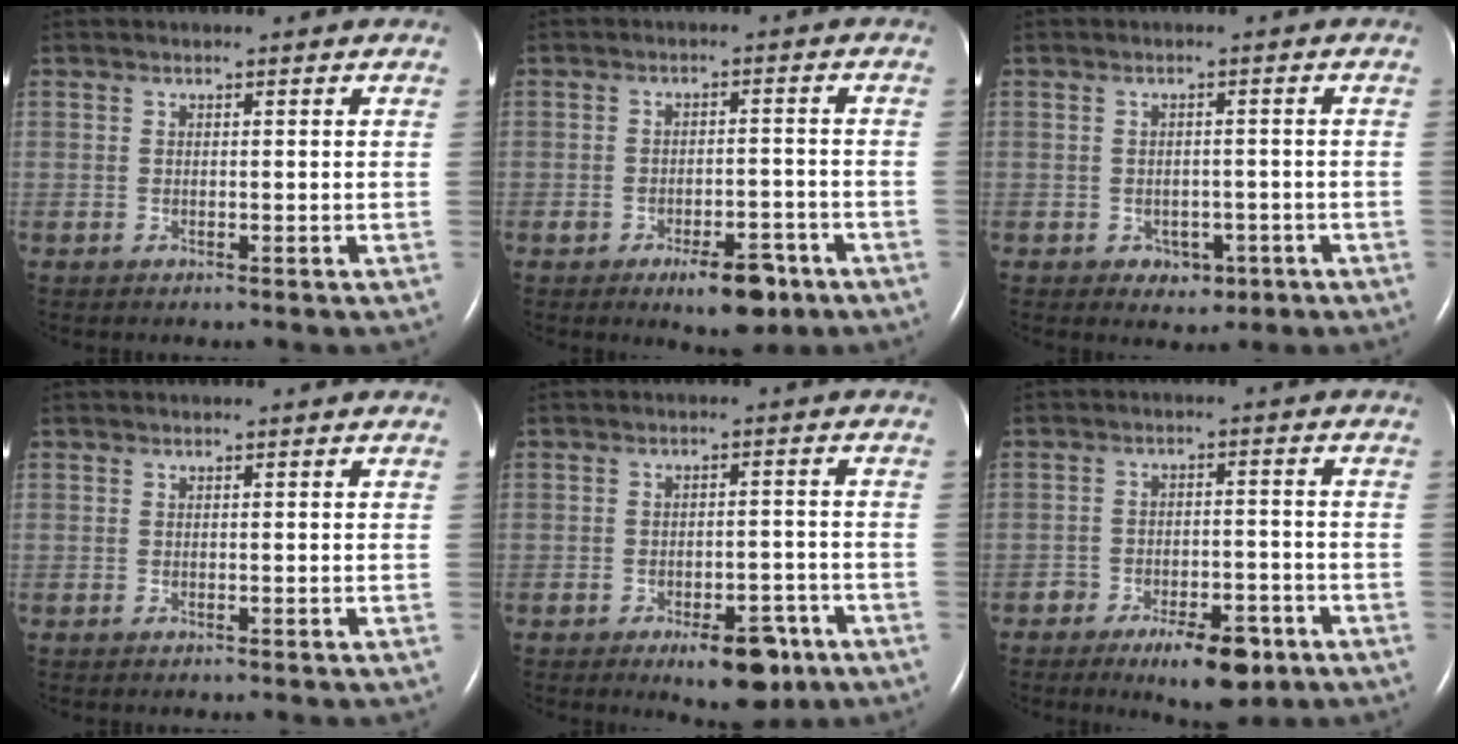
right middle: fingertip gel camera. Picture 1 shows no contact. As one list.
[{"total": 6.7, "force": [-4.1, 2.6, 4.6], "torque": [-0.066, -0.001, -0.056]}, {"total": 3.2, "force": [-1.4, 2.4, 1.5], "torque": [-0.011, 0.007, -0.007]}, {"total": 0.0}, {"total": 7.8, "force": [-4.6, 3.3, 5.3], "torque": [-0.066, 0.003, -0.060]}, {"total": 8.1, "force": [-5.0, 3.2, 5.5], "torque": [-0.081, 0.000, -0.073]}]